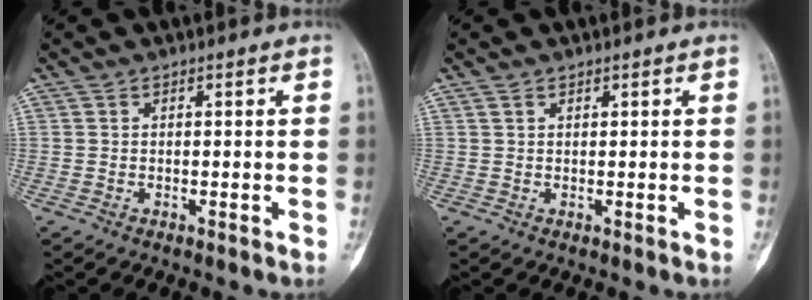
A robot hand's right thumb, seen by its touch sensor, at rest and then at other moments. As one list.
[{"total": 0.7, "force": [0.5, 0.4, 0.3], "torque": [-0.005, 0.000, 0.008]}]